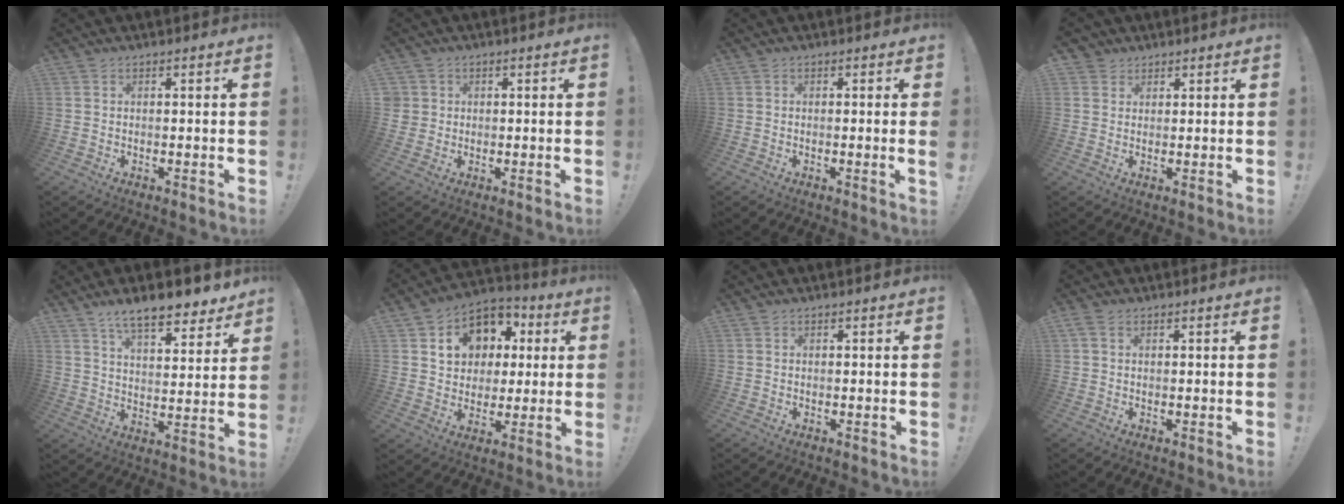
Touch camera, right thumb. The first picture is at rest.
{"total": 3.1, "force": [0.9, 2.9, 0.5], "torque": [0.001, -0.002, 0.017]}
{"total": 1.6, "force": [0.0, -0.7, 1.4], "torque": [-0.015, -0.006, -0.002]}
{"total": 3.0, "force": [1.9, 2.3, 0.1], "torque": [0.003, -0.009, 0.034]}
{"total": 11.4, "force": [8.9, 3.6, 6.3], "torque": [-0.098, -0.059, 0.156]}
{"total": 13.8, "force": [4.5, 11.6, 5.9], "torque": [-0.076, -0.017, 0.095]}
{"total": 0.0}
{"total": 1.6, "force": [0.7, 0.9, 1.1], "torque": [-0.023, 0.002, 0.012]}